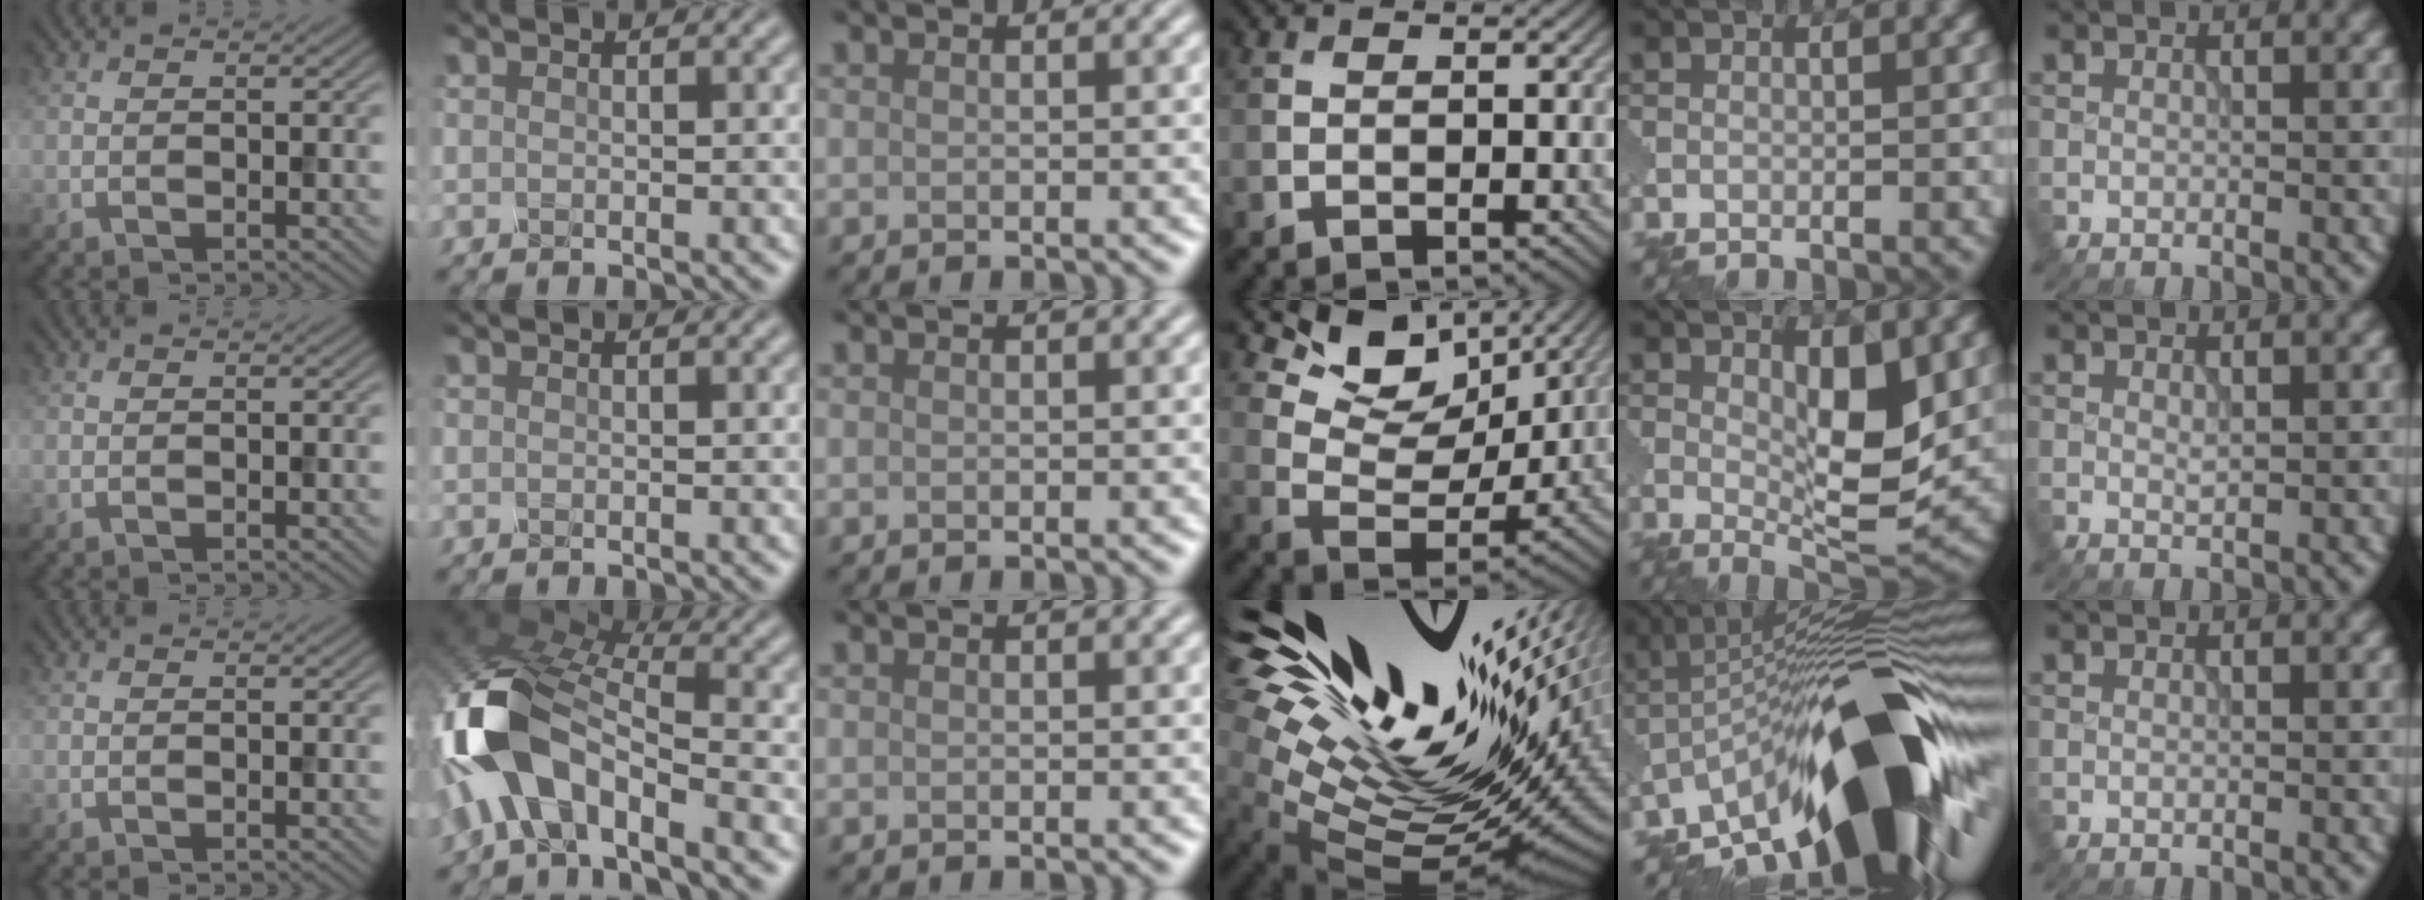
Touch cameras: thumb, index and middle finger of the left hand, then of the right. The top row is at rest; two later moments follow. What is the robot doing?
{"motion": "press", "object": "mechanical pencil"}